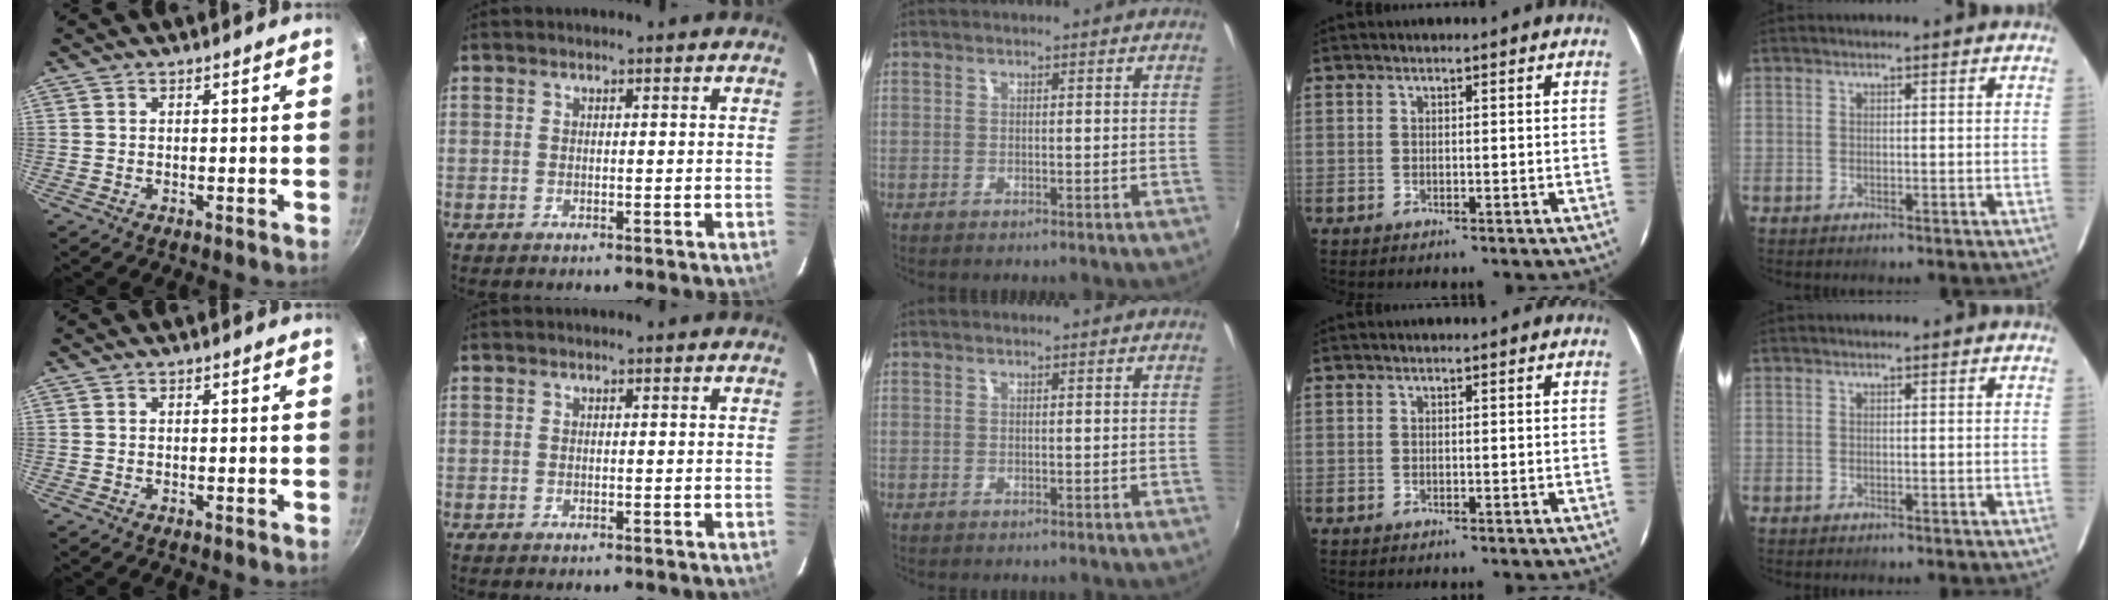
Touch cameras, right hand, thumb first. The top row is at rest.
{}